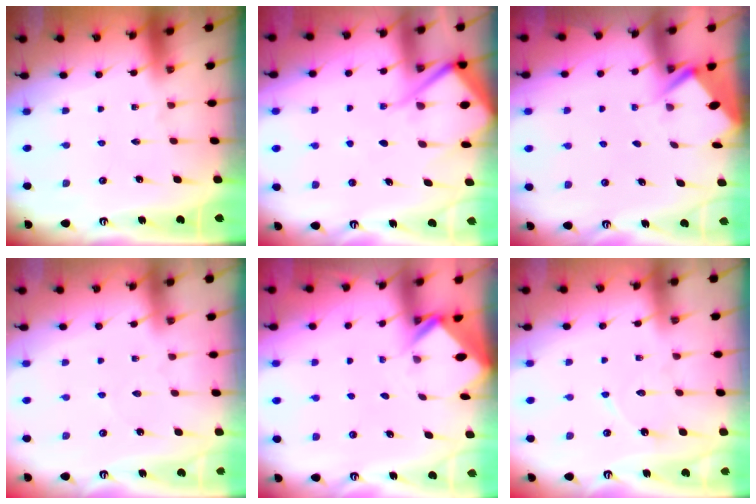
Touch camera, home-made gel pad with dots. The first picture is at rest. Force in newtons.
{"total": 9.5, "press": 9.5, "slide": 0.9}
{"total": 2.8, "press": 2.8, "slide": 0.3}
{"total": 2.6, "press": 2.6, "slide": 0.4}
{"total": 2.7, "press": 2.7, "slide": 0.1}
{"total": 5.5, "press": 5.5, "slide": 0.6}